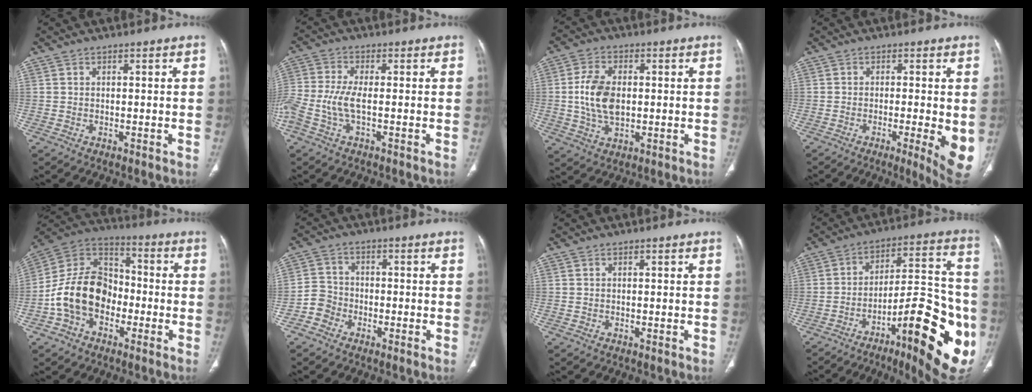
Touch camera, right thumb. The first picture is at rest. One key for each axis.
{"total": 7.1, "fx": -1.8, "fy": 2.4, "fz": 6.4, "tx": -0.172, "ty": 0.010, "tz": -0.041}
{"total": 9.3, "fx": 0.2, "fy": 5.7, "fz": 7.3, "tx": -0.139, "ty": 0.001, "tz": 0.006}
{"total": 7.6, "fx": -1.5, "fy": 1.4, "fz": 7.3, "tx": -0.102, "ty": -0.018, "tz": -0.023}
{"total": 15.6, "fx": -4.0, "fy": 11.6, "fz": 9.5, "tx": -0.151, "ty": 0.054, "tz": -0.083}
{"total": 4.2, "fx": -2.2, "fy": 3.5, "fz": 0.4, "tx": 0.010, "ty": 0.017, "tz": -0.056}
{"total": 0.0}
{"total": 24.5, "fx": -8.6, "fy": 7.1, "fz": 21.8, "tx": -0.255, "ty": 0.043, "tz": -0.115}